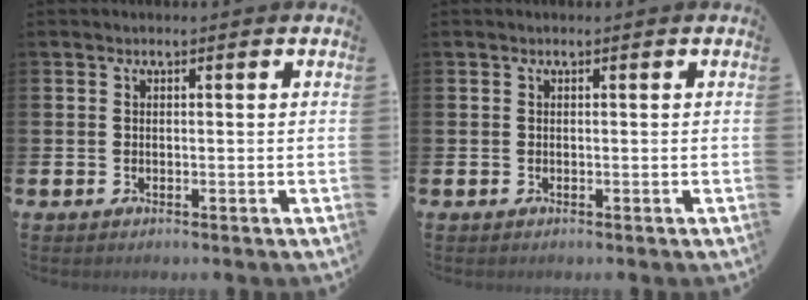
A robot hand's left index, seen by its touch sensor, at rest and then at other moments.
{"total": 0.0}